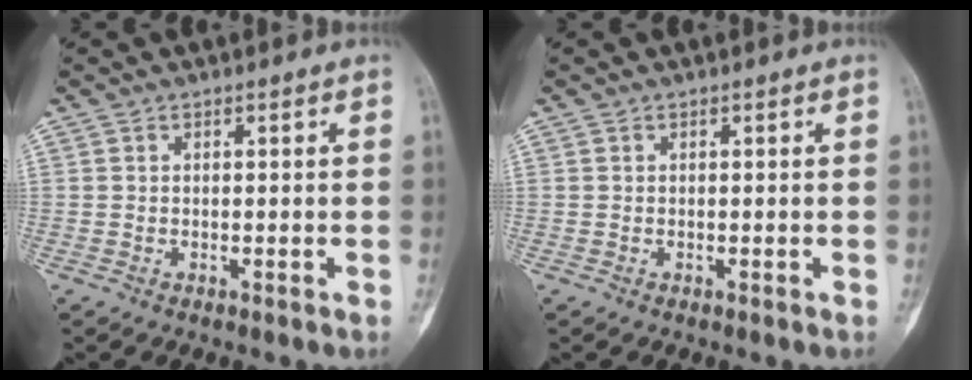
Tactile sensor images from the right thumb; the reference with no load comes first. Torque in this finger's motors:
{"motor_torque": [0.11, 0.01, 0.13, 0.06, 0.03]}